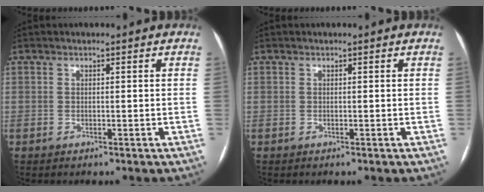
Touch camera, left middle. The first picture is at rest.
{"total": 0.0}